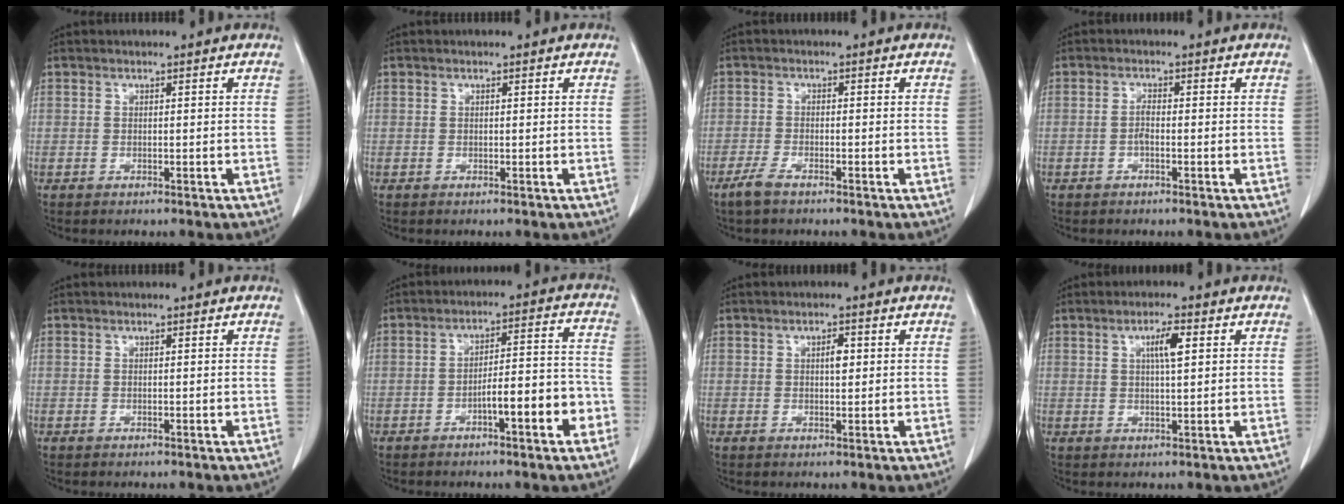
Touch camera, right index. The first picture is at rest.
{"total": 0.0}
{"total": 2.8, "force": [-2.1, 0.6, 1.7], "torque": [-0.044, -0.004, -0.043]}
{"total": 1.4, "force": [-0.6, 0.4, 1.2], "torque": [-0.023, 0.003, -0.012]}
{"total": 0.0}
{"total": 8.9, "force": [-4.0, 1.4, 7.8], "torque": [-0.109, 0.026, -0.056]}
{"total": 1.8, "force": [0.4, 0.7, 1.7], "torque": [-0.028, 0.002, 0.008]}
{"total": 3.7, "force": [1.2, 0.4, 3.4], "torque": [-0.060, 0.001, 0.020]}